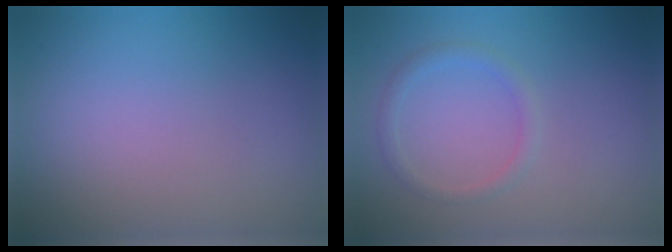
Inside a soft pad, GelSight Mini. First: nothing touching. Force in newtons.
{"total": 1.3, "press": 1.3, "slide": 0.1}